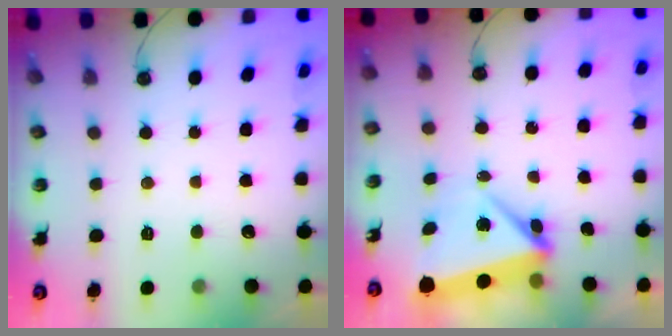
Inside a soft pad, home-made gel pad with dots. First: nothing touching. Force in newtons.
{"total": 5.2, "press": 4.9, "slide": 1.8}